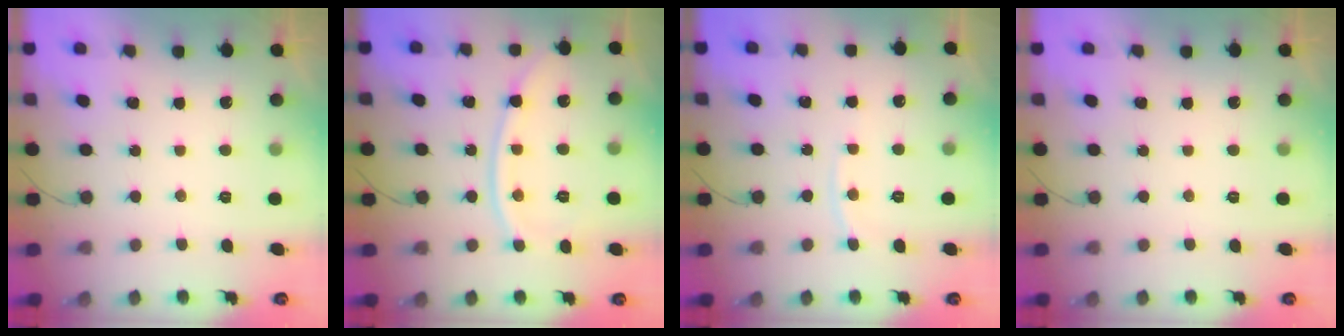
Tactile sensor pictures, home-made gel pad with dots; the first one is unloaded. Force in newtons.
{"total": 11.7, "press": 11.6, "slide": 1.3}
{"total": 4.5, "press": 4.4, "slide": 0.4}
{"total": 0.0}